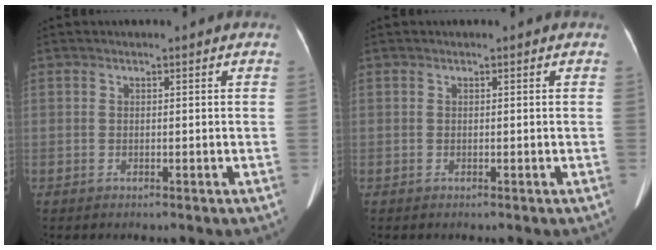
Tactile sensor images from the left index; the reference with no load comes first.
{"total": 0.0}